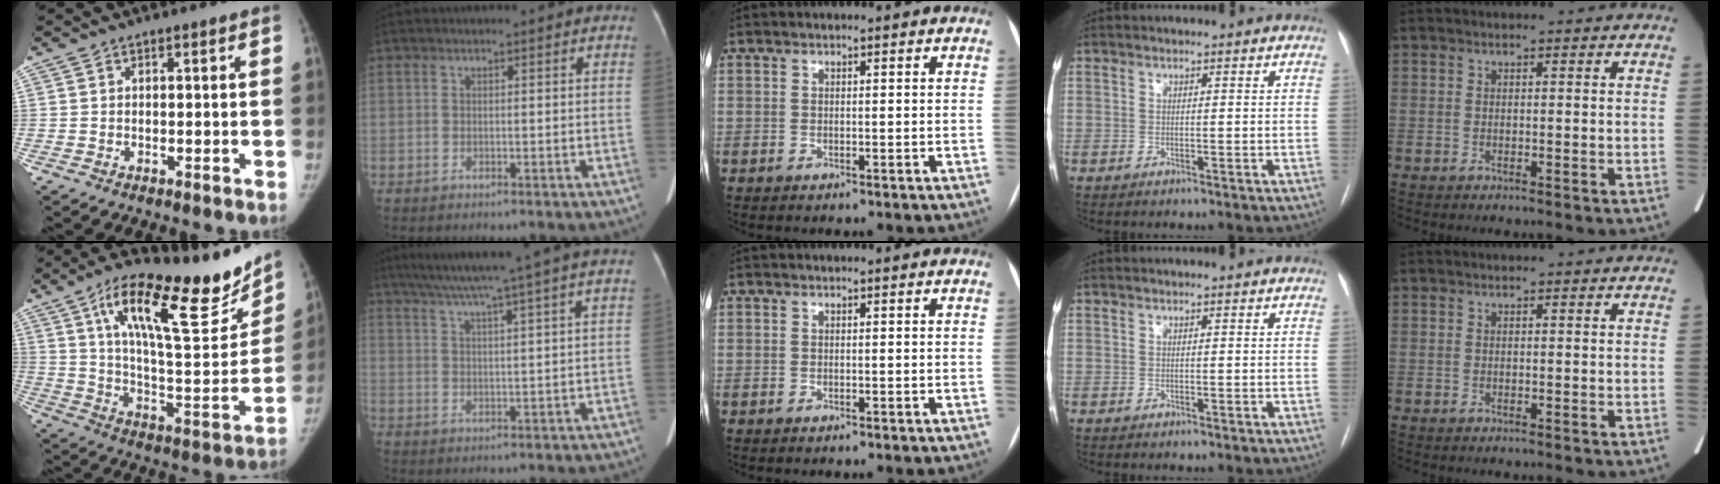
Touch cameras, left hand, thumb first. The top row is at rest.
{"thumb": {"total": 26.1, "force": [17.2, 7.8, 17.9], "torque": [-0.233, -0.069, 0.280]}, "index": {"total": 16.1, "force": [13.4, -2.3, 8.7], "torque": [-0.148, 0.002, 0.179]}}